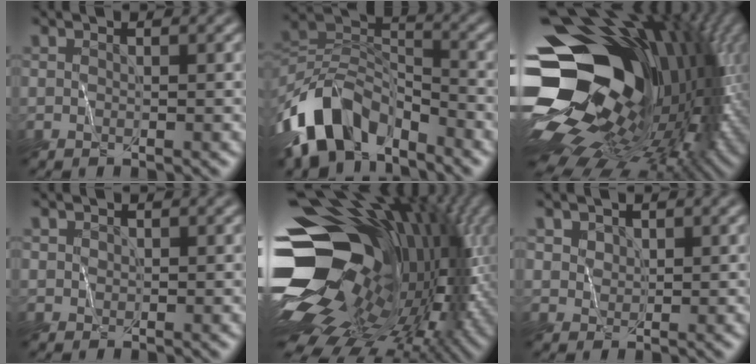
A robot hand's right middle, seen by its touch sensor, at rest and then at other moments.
{"total": 10.4, "force": [-6.2, 5.9, 5.9], "torque": [-0.103, 0.003, -0.125]}
{"total": 21.3, "force": [-0.7, 15.2, 14.9], "torque": [-0.273, -0.018, 0.001]}
{"total": 0.8, "force": [0.5, 0.5, -0.2], "torque": [0.010, 0.001, 0.008]}
{"total": 19.8, "force": [-1.7, 13.6, 14.3], "torque": [-0.269, -0.009, -0.012]}
{"total": 2.3, "force": [1.8, 1.4, 0.6], "torque": [-0.024, 0.003, 0.041]}